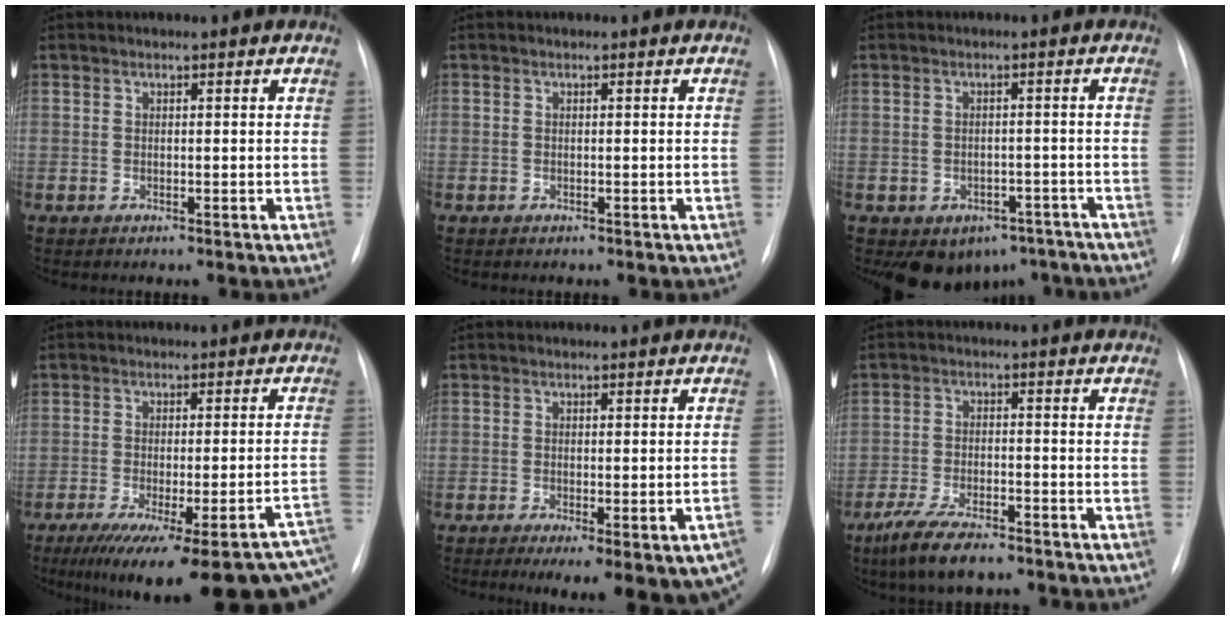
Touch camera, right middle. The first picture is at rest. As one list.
[{"total": 0.0}, {"total": 7.6, "force": [-5.1, 5.2, 2.1], "torque": [-0.015, 0.019, -0.060]}, {"total": 25.0, "force": [-18.7, 2.9, 16.3], "torque": [-0.156, -0.026, -0.237]}, {"total": 12.5, "force": [-8.1, 3.7, 8.9], "torque": [-0.072, -0.005, -0.099]}, {"total": 8.0, "force": [-6.0, 2.0, 4.9], "torque": [-0.100, -0.016, -0.104]}]